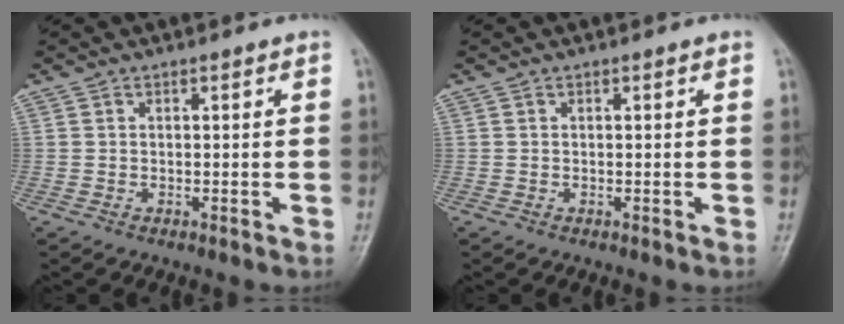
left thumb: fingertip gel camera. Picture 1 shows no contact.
{"total": 0.0}